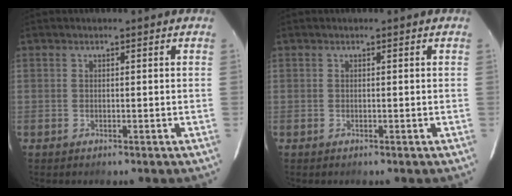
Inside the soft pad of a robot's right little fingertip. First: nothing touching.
{"total": 0.0}